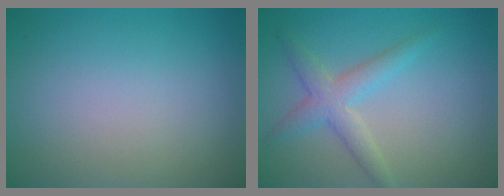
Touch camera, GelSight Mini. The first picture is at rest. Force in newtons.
{"total": 3.0, "press": 3.0, "slide": 0.1}